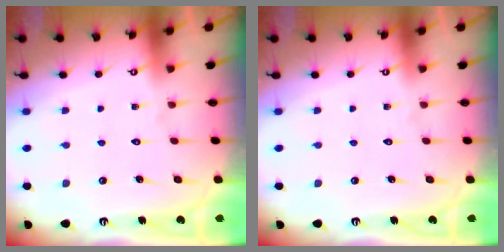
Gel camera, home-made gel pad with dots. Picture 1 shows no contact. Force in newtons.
{"total": 0.0}